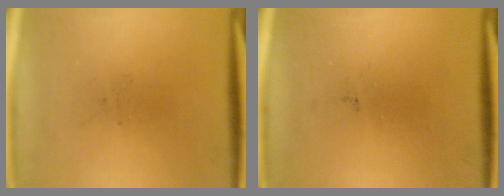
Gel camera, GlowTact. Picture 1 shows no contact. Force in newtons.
{"total": 0.0}